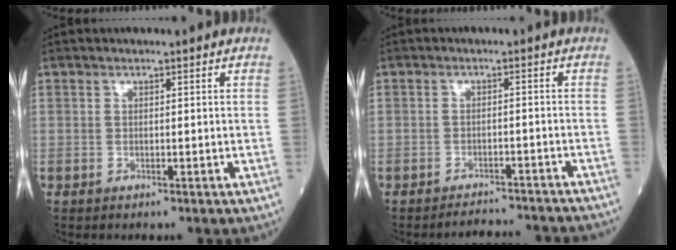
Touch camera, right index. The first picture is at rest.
{"total": 7.7, "force": [-7.6, 0.5, 1.3], "torque": [-0.001, 0.003, -0.090]}